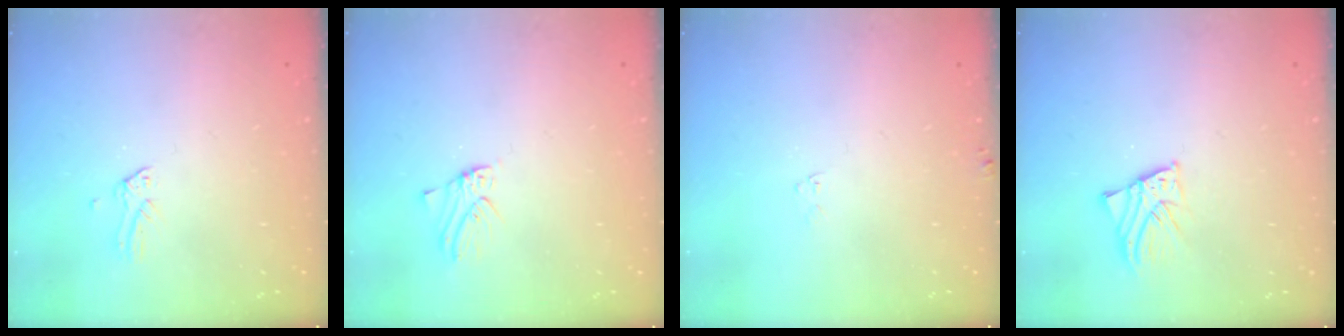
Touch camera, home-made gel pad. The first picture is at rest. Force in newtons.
{"total": 1.0, "press": 1.0, "slide": 0.2}
{"total": 4.0, "press": 4.0, "slide": 0.4}
{"total": 2.1, "press": 2.1, "slide": 0.1}